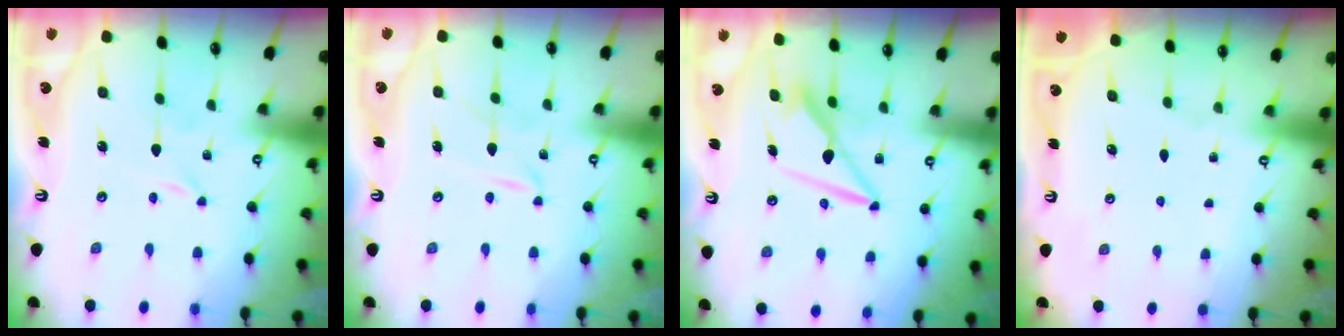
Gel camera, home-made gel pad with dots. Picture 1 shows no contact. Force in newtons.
{"total": 2.3, "press": 2.3, "slide": 0.3}
{"total": 7.7, "press": 7.7, "slide": 0.7}
{"total": 0.0}